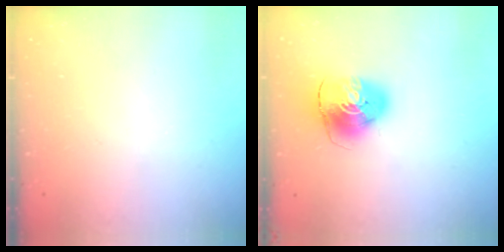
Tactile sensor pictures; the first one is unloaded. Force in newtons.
{"total": 9.7, "press": 9.6, "slide": 1.4}